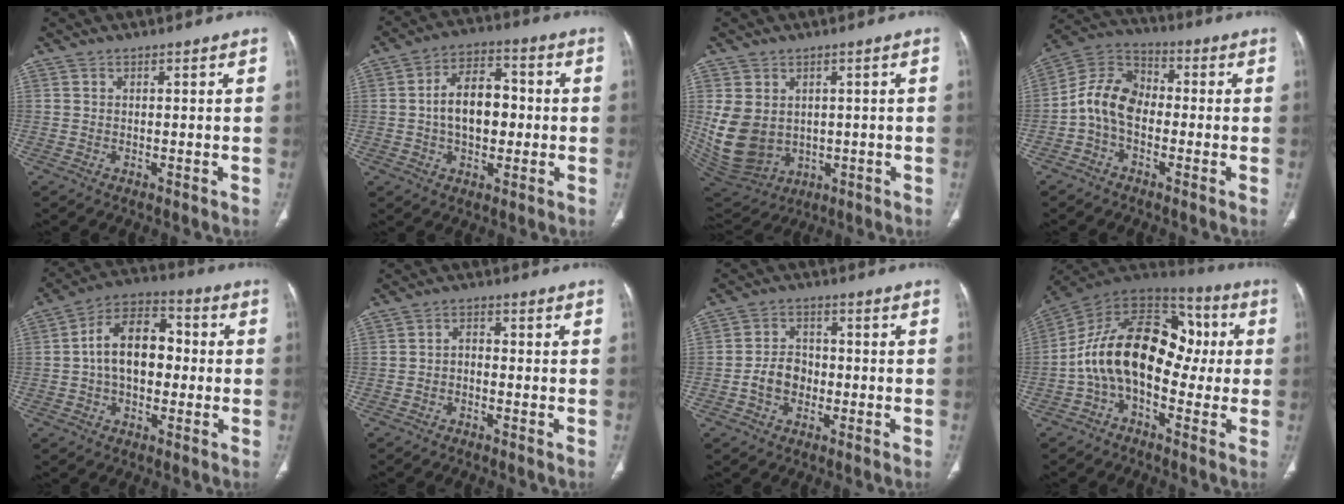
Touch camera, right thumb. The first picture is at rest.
{"total": 11.4, "force": [-0.2, 7.2, 8.8], "torque": [-0.120, 0.026, -0.008]}
{"total": 12.7, "force": [0.5, 10.6, 7.1], "torque": [-0.129, -0.007, 0.048]}
{"total": 9.7, "force": [-1.8, 6.9, 6.6], "torque": [-0.112, 0.035, -0.051]}
{"total": 13.5, "force": [0.0, 8.8, 10.3], "torque": [-0.148, 0.036, -0.012]}
{"total": 1.9, "force": [-0.7, 1.5, 1.0], "torque": [-0.010, 0.015, -0.020]}
{"total": 5.3, "force": [-1.2, 4.5, 2.6], "torque": [-0.027, 0.022, -0.027]}
{"total": 19.3, "force": [-1.0, 12.1, 15.0], "torque": [-0.218, 0.058, -0.031]}